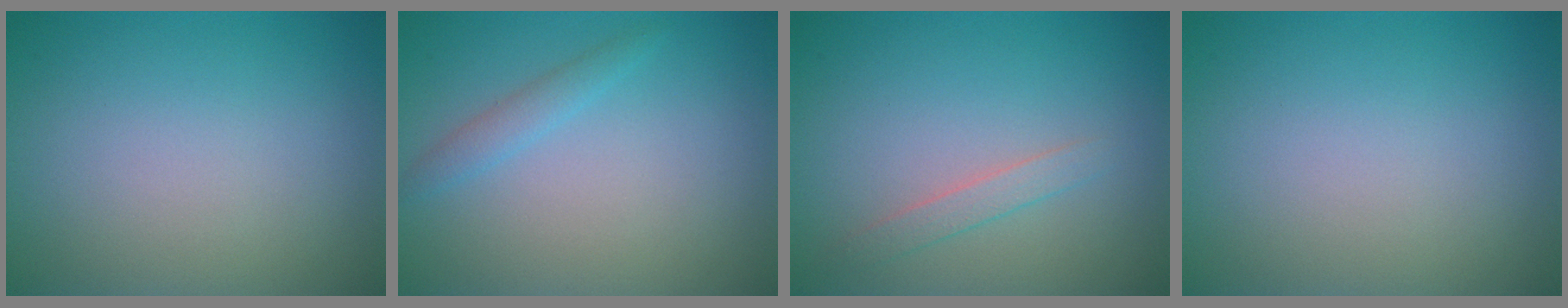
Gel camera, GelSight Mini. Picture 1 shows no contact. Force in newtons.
{"total": 1.4, "press": 1.4, "slide": 0.1}
{"total": 1.4, "press": 1.4, "slide": 0.0}
{"total": 0.0}